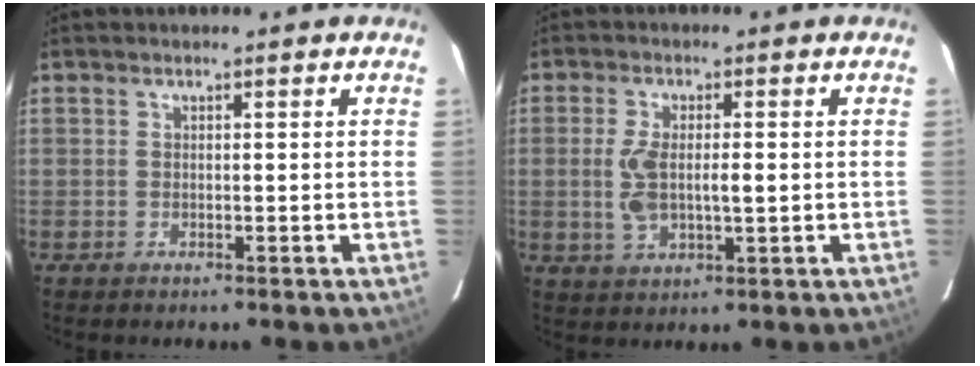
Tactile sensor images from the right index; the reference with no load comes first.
{"total": 6.1, "force": [-0.1, 2.2, 5.7], "torque": [-0.122, 0.006, 0.003]}